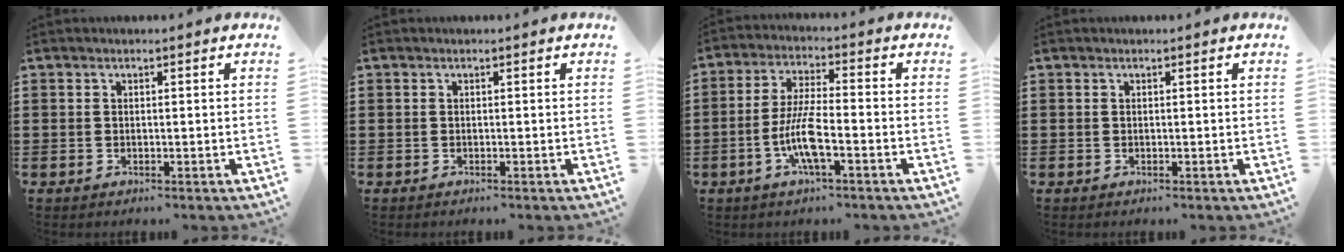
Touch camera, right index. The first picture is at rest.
{"total": 0.0}
{"total": 7.7, "force": [-2.7, 1.7, 7.0], "torque": [-0.158, -0.012, -0.059]}
{"total": 0.0}